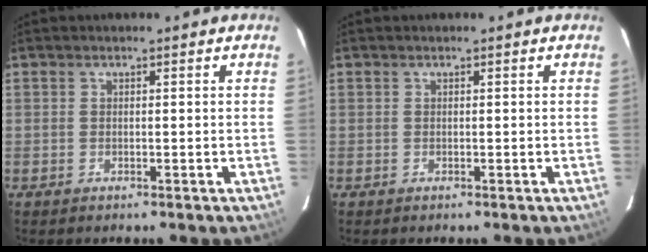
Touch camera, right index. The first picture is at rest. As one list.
[{"total": 0.0}]